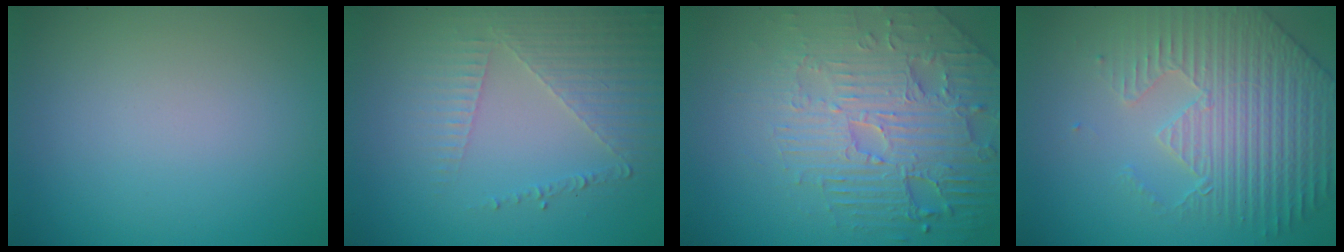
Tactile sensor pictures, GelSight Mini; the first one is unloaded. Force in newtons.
{"total": 5.0, "press": 3.2, "slide": 3.8}
{"total": 6.0, "press": 5.2, "slide": 3.0}
{"total": 5.1, "press": 4.8, "slide": 1.6}